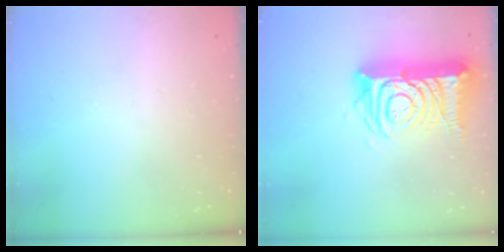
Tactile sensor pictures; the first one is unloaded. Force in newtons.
{"total": 18.4, "press": 18.2, "slide": 2.0}